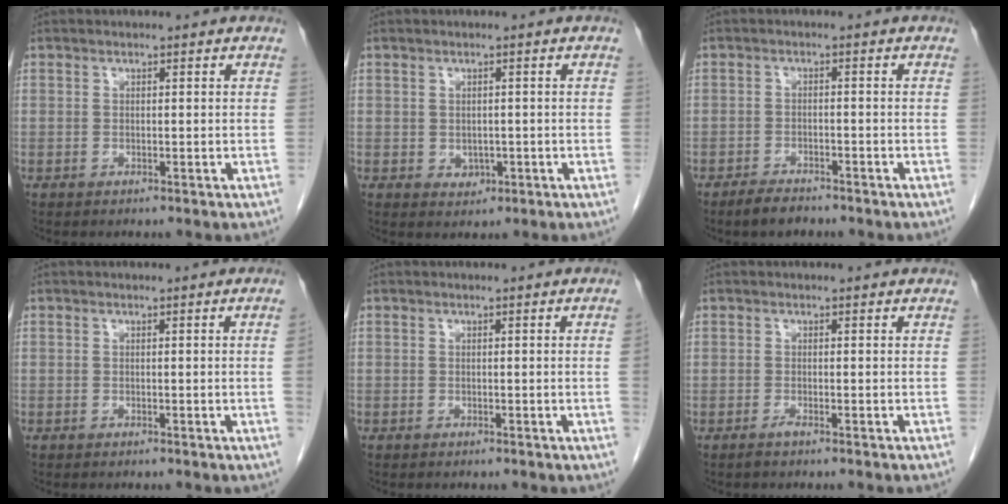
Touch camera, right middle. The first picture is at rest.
{"total": 1.8, "force": [-0.4, 1.5, 1.0], "torque": [-0.015, 0.000, 0.002]}
{"total": 3.4, "force": [-2.9, 1.0, 1.4], "torque": [-0.030, -0.002, -0.048]}
{"total": 1.1, "force": [-0.2, -0.5, 1.0], "torque": [-0.005, 0.002, -0.005]}
{"total": 0.9, "force": [-0.2, -0.4, 0.8], "torque": [-0.004, 0.002, -0.005]}
{"total": 0.8, "force": [-0.7, -0.1, 0.5], "torque": [-0.011, -0.001, -0.013]}